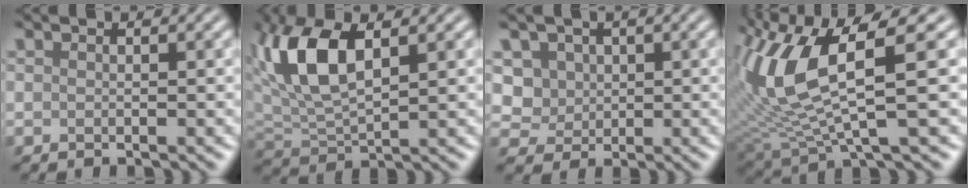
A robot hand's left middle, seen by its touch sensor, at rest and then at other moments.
{"total": 7.5, "force": [2.5, 3.3, 6.2], "torque": [-0.132, 0.008, 0.042]}
{"total": 4.3, "force": [1.4, 3.7, 1.7], "torque": [-0.036, 0.002, 0.023]}
{"total": 9.5, "force": [2.1, 3.2, 8.7], "torque": [-0.198, -0.008, 0.043]}